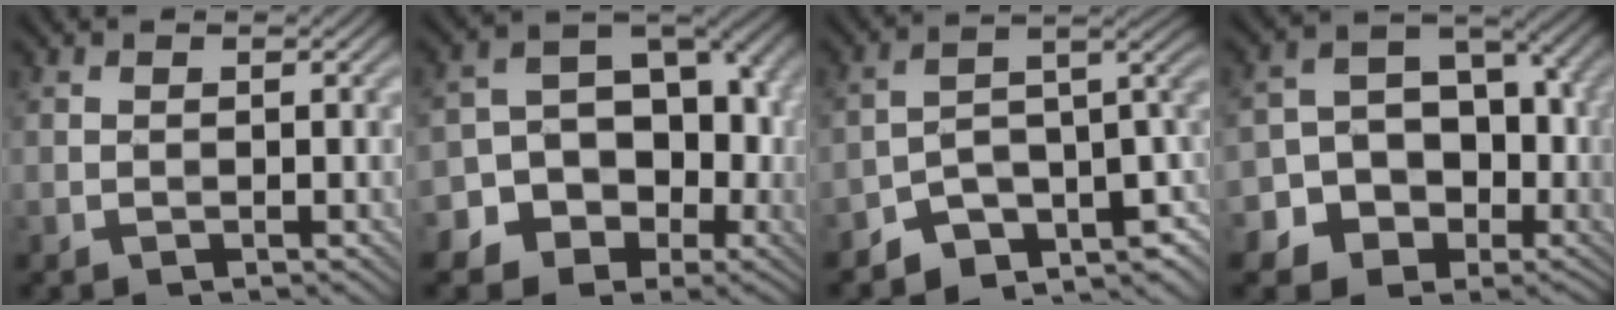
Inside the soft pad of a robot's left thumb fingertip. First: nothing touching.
{"total": 15.4, "force": [-4.7, 12.8, 7.1], "torque": [-0.127, -0.016, -0.085]}
{"total": 8.0, "force": [-5.1, 3.7, 4.9], "torque": [-0.065, -0.020, -0.090]}
{"total": 14.6, "force": [-4.5, 12.3, 6.4], "torque": [-0.123, -0.019, -0.082]}